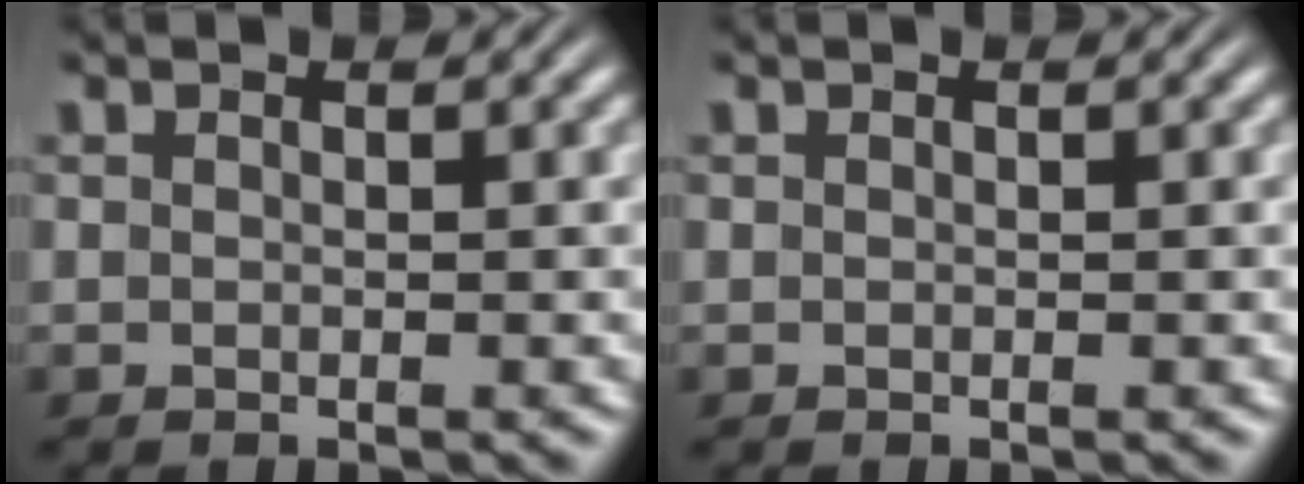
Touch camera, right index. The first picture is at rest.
{"total": 0.0}